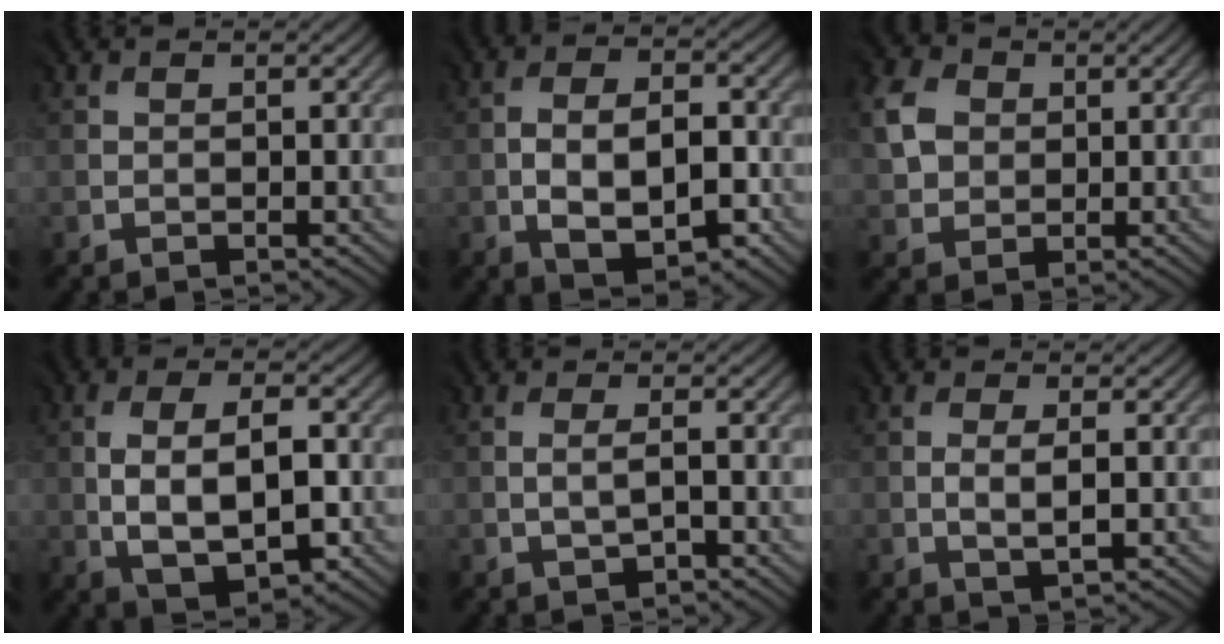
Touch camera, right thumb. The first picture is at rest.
{"total": 8.0, "force": [-2.3, 4.4, 6.2], "torque": [-0.109, -0.009, -0.038]}
{"total": 4.6, "force": [1.1, 4.1, 1.8], "torque": [-0.063, 0.008, 0.018]}
{"total": 8.4, "force": [-0.8, 4.5, 7.1], "torque": [-0.138, -0.007, -0.010]}
{"total": 1.3, "force": [-0.6, 0.4, 1.1], "torque": [-0.025, -0.004, -0.010]}
{"total": 2.0, "force": [-0.2, 0.5, 1.9], "torque": [-0.042, -0.002, -0.001]}